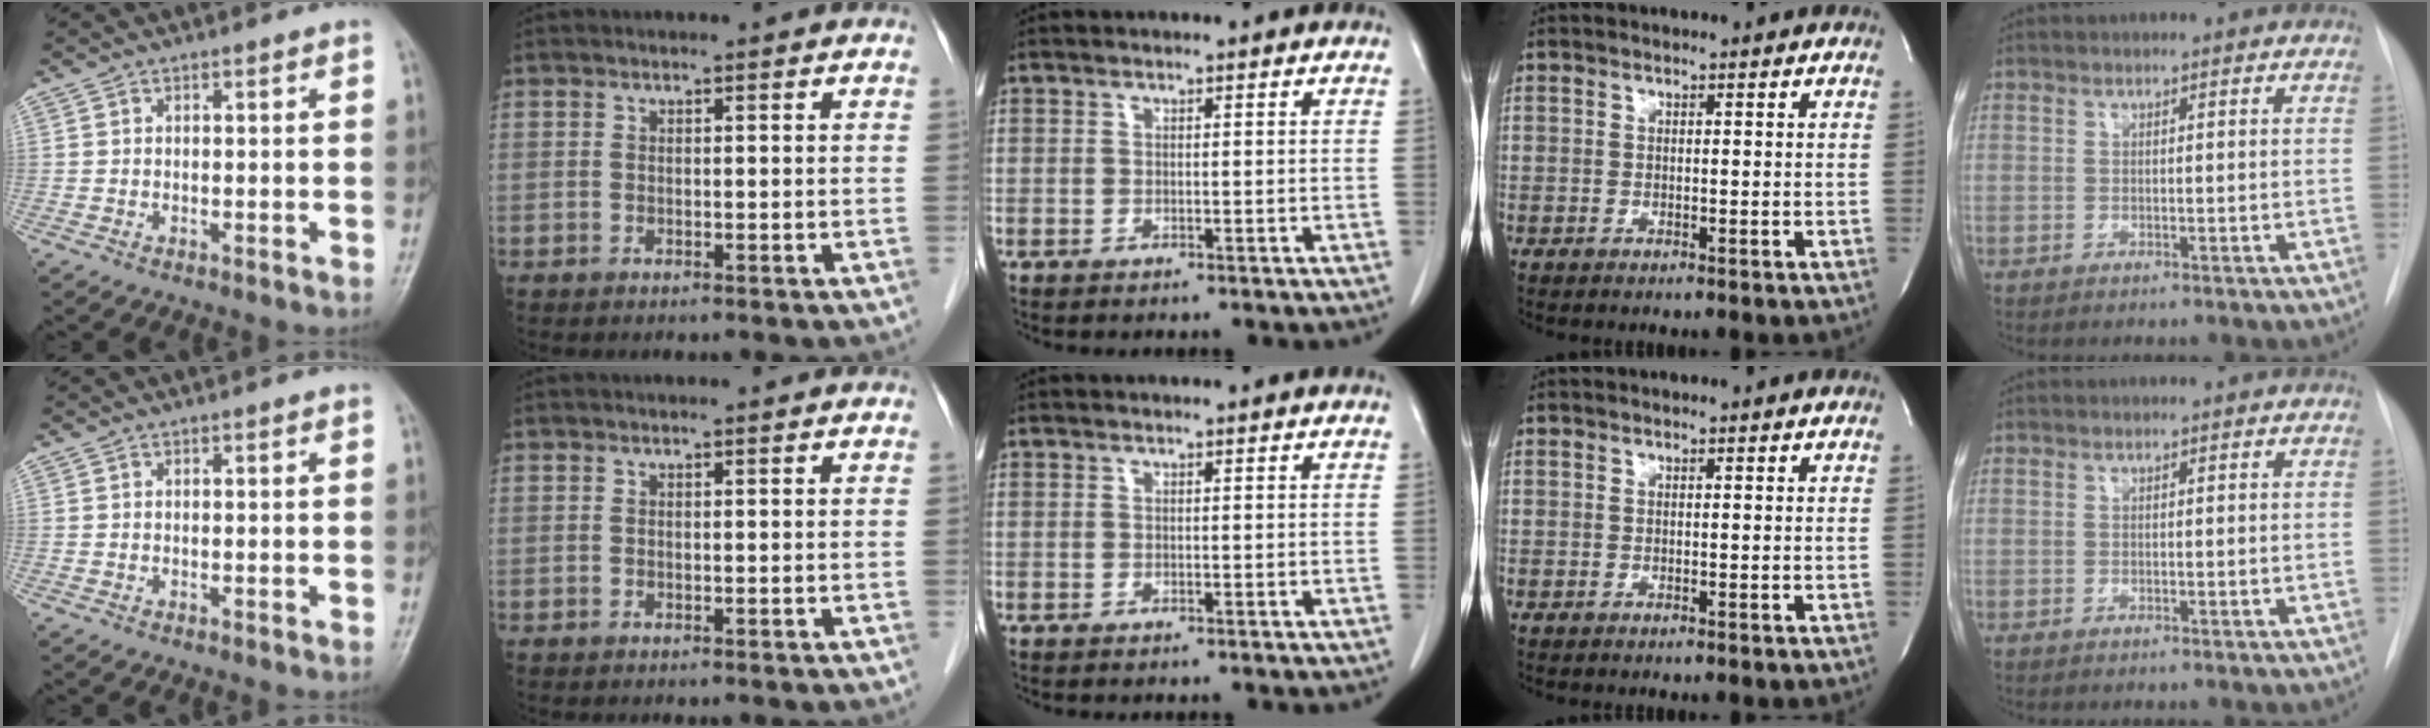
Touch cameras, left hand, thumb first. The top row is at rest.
{}